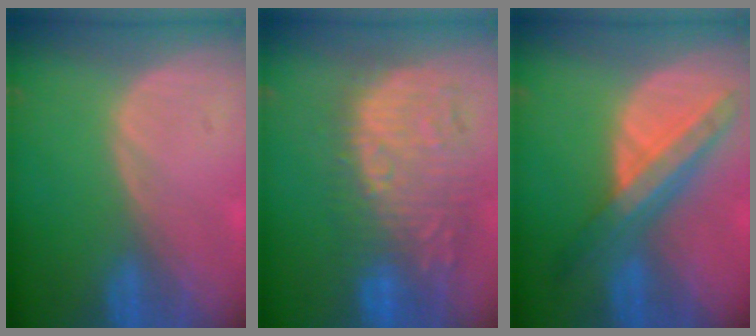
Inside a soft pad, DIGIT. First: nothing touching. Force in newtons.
{"total": 11.8, "press": 11.2, "slide": 3.9}
{"total": 8.4, "press": 7.4, "slide": 3.8}